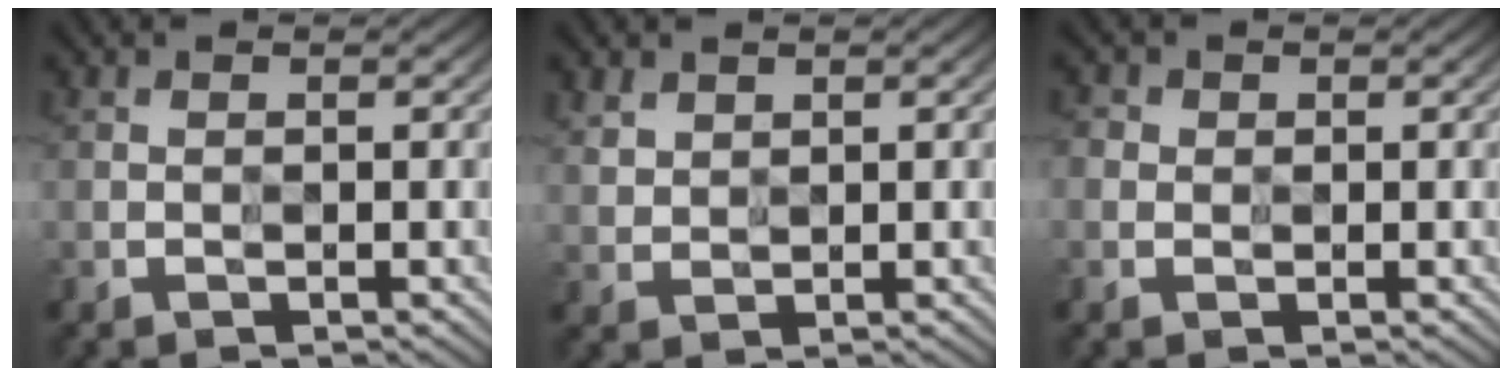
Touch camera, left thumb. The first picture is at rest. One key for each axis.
{"total": 2.9, "fx": 2.4, "fy": 1.7, "fz": 0.1, "tx": -0.016, "ty": 0.000, "tz": 0.055}
{"total": 2.2, "fx": 0.3, "fy": 2.1, "fz": 0.6, "tx": -0.018, "ty": -0.002, "tz": 0.001}